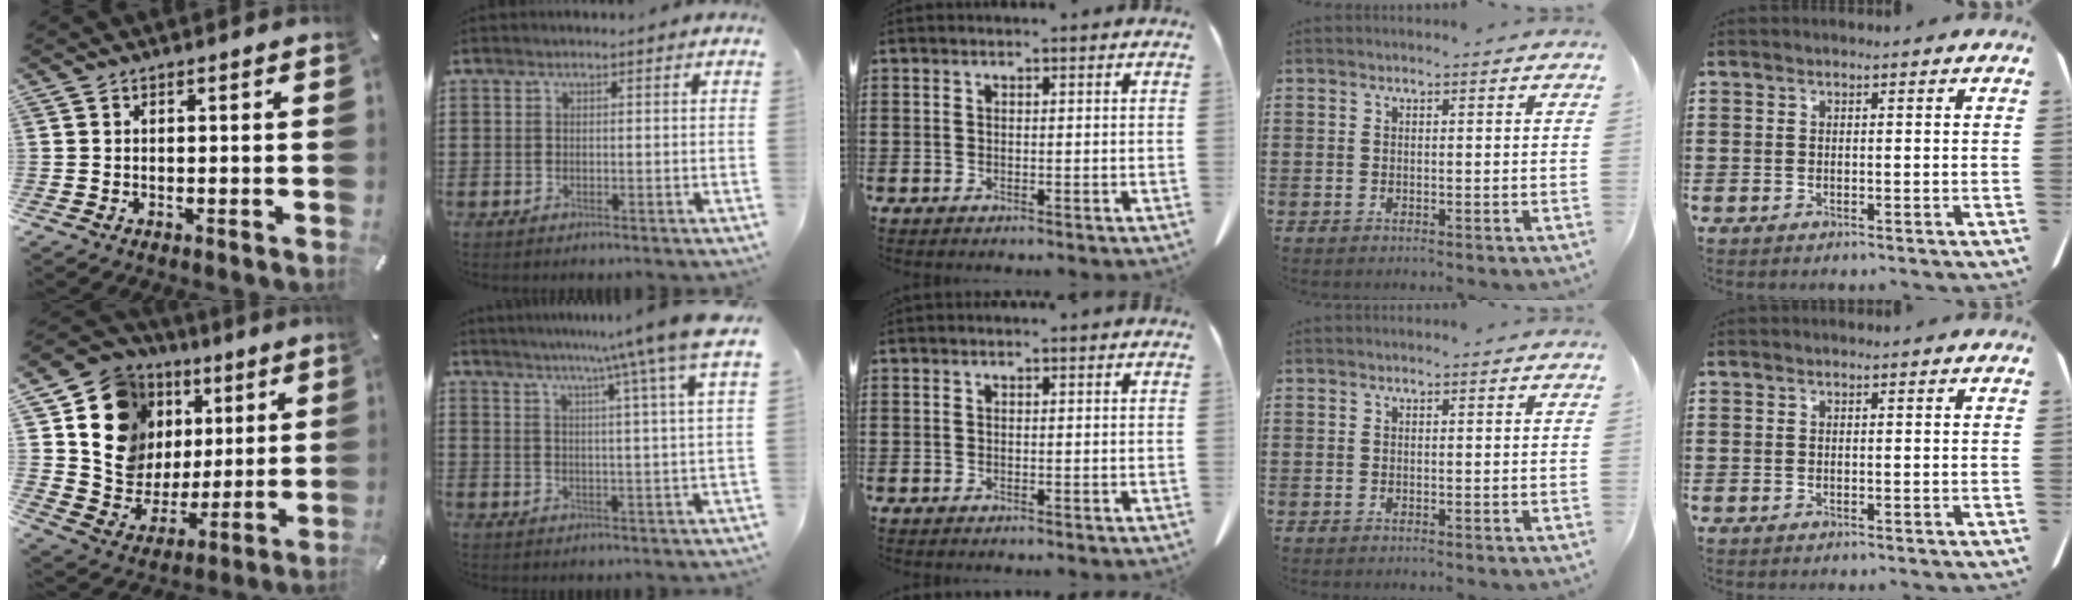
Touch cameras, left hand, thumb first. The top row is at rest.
{"thumb": {"total": 14.4, "force": [5.7, 12.8, 3.4], "torque": [-0.067, -0.042, 0.118]}, "index": {"total": 8.3, "force": [5.7, -1.8, 5.7], "torque": [-0.113, -0.027, 0.087]}}